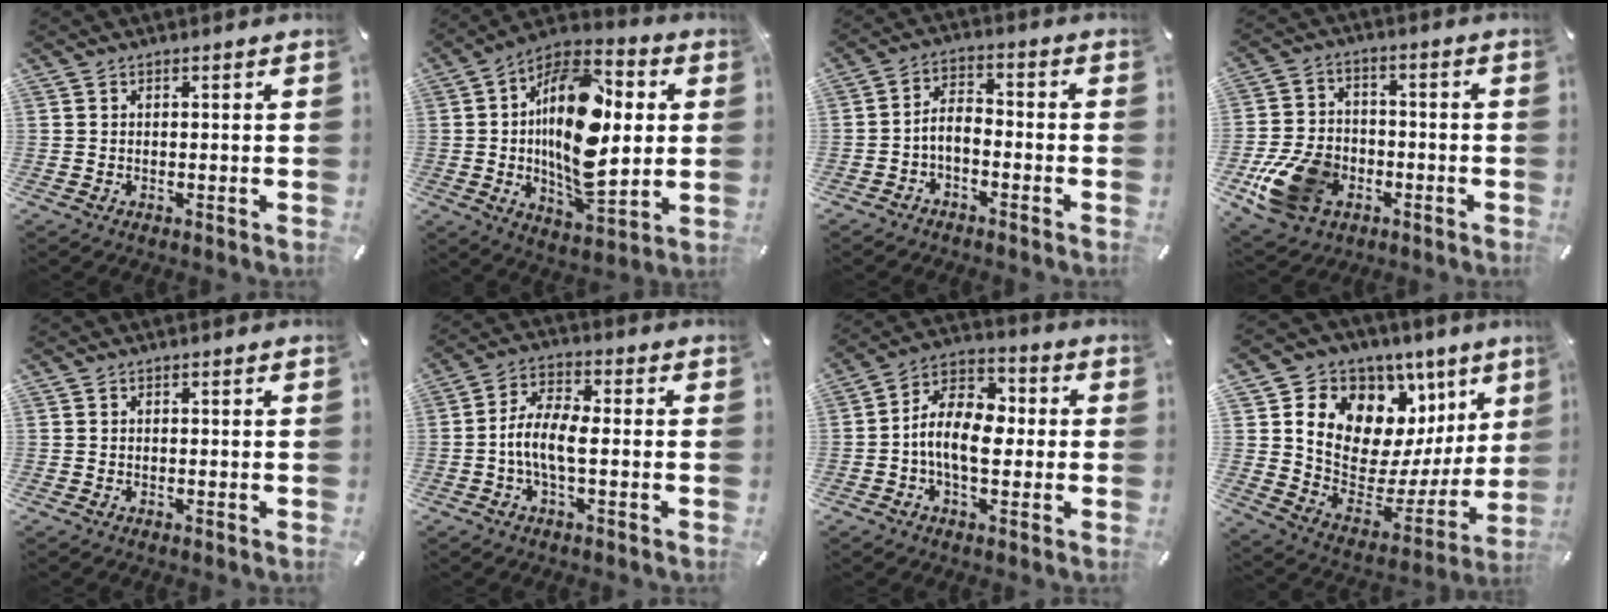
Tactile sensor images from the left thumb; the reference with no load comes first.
{"total": 22.0, "force": [1.8, 12.0, 18.3], "torque": [-0.334, -0.008, 0.029]}
{"total": 4.4, "force": [-2.6, 2.4, 2.5], "torque": [-0.056, 0.008, -0.054]}
{"total": 13.9, "force": [-5.2, 10.1, 7.9], "torque": [-0.166, 0.026, -0.091]}
{"total": 0.0}
{"total": 7.9, "force": [-1.6, 3.3, 7.0], "torque": [-0.146, 0.001, -0.030]}
{"total": 11.6, "force": [-1.9, 7.3, 8.8], "torque": [-0.178, 0.006, -0.035]}
{"total": 13.0, "force": [6.6, 9.7, 5.7], "torque": [-0.086, -0.080, 0.121]}